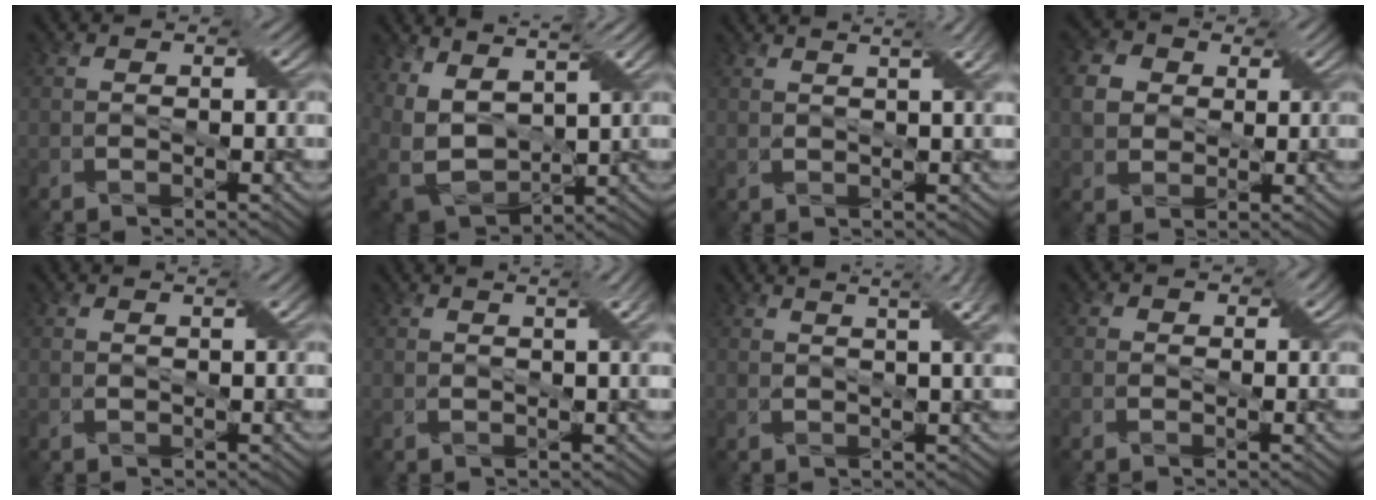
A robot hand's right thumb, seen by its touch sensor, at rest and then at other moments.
{"total": 9.9, "force": [4.9, 5.3, 6.7], "torque": [-0.184, 0.003, 0.096]}
{"total": 5.4, "force": [3.1, 1.2, 4.2], "torque": [-0.058, 0.026, 0.028]}
{"total": 5.7, "force": [1.3, 4.9, 2.6], "torque": [-0.078, 0.008, 0.015]}
{"total": 1.4, "force": [1.2, 0.1, 0.8], "torque": [-0.015, -0.003, 0.016]}
{"total": 4.5, "force": [2.6, 0.9, 3.6], "torque": [-0.051, 0.017, 0.025]}
{"total": 8.3, "force": [4.7, 2.2, 6.4], "torque": [-0.074, 0.041, 0.041]}
{"total": 1.8, "force": [0.8, 1.5, 0.6], "torque": [-0.007, -0.002, 0.005]}